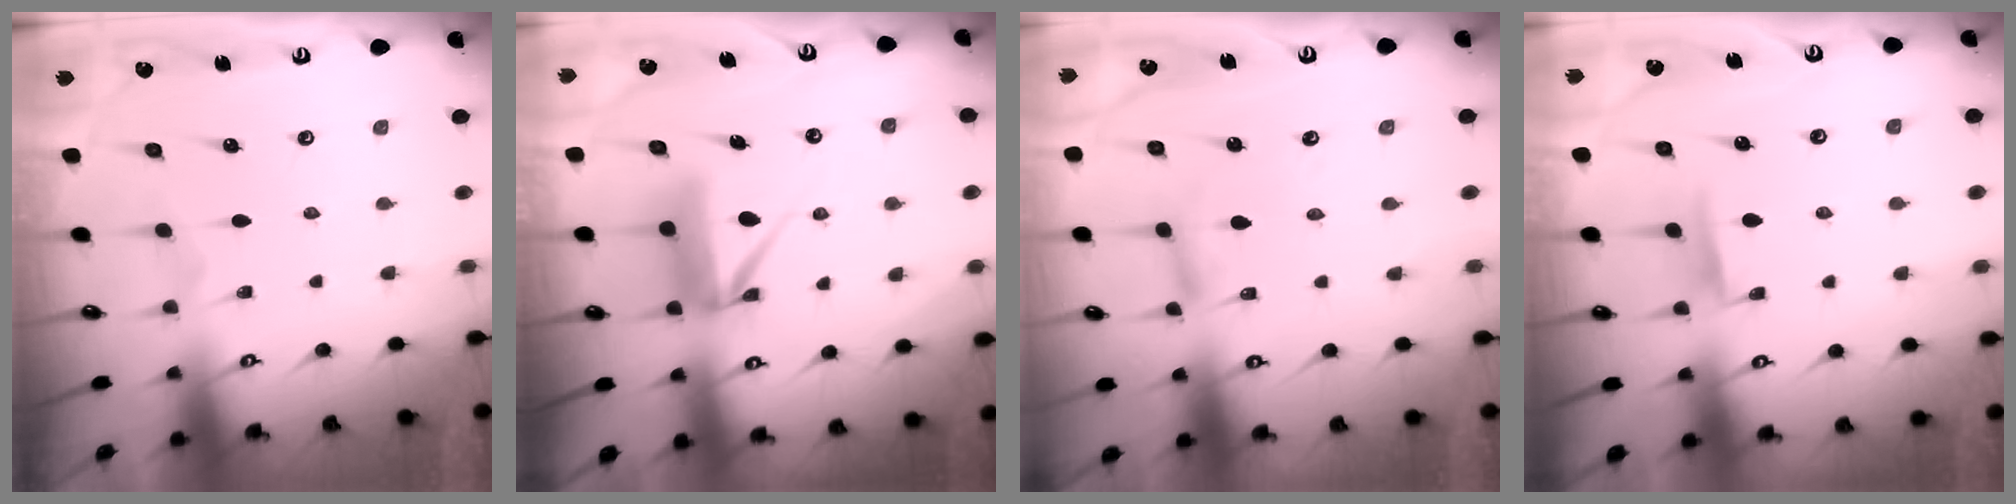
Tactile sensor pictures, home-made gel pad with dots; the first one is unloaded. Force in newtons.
{"total": 8.7, "press": 8.7, "slide": 0.6}
{"total": 2.6, "press": 2.6, "slide": 0.2}
{"total": 4.4, "press": 4.4, "slide": 0.8}